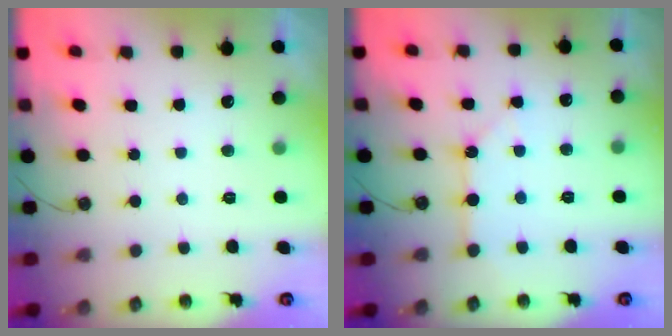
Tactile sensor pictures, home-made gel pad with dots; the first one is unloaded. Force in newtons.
{"total": 2.5, "press": 2.5, "slide": 0.2}